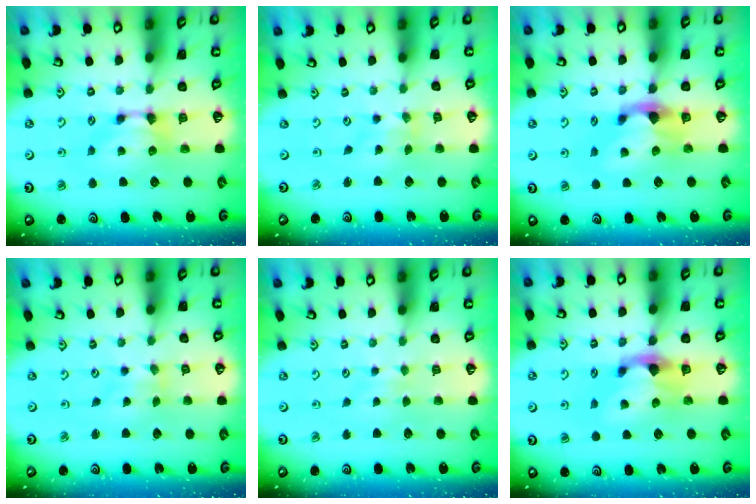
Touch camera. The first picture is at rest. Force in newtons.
{"total": 2.6, "press": 2.4, "slide": 0.8}
{"total": 3.6, "press": 3.4, "slide": 1.0}
{"total": 2.6, "press": 2.4, "slide": 0.8}
{"total": 2.3, "press": 2.3, "slide": 0.3}
{"total": 3.6, "press": 3.4, "slide": 1.0}